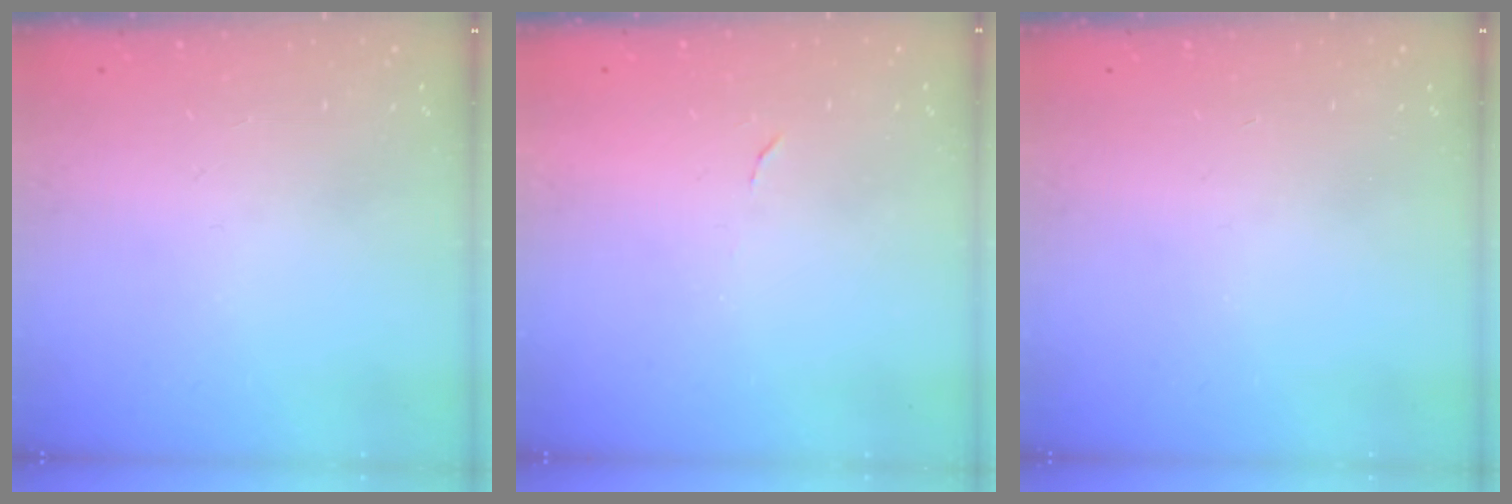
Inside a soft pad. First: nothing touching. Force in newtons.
{"total": 3.7, "press": 3.7, "slide": 0.2}
{"total": 0.0}